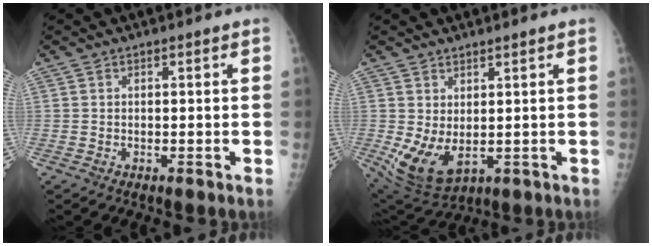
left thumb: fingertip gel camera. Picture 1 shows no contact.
{"total": 8.3, "force": [0.5, 4.4, 7.0], "torque": [-0.122, -0.014, 0.032]}